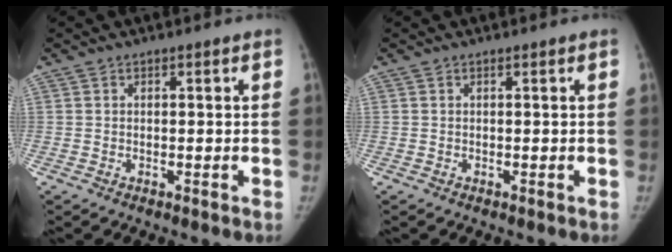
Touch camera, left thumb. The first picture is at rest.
{"total": 0.0}